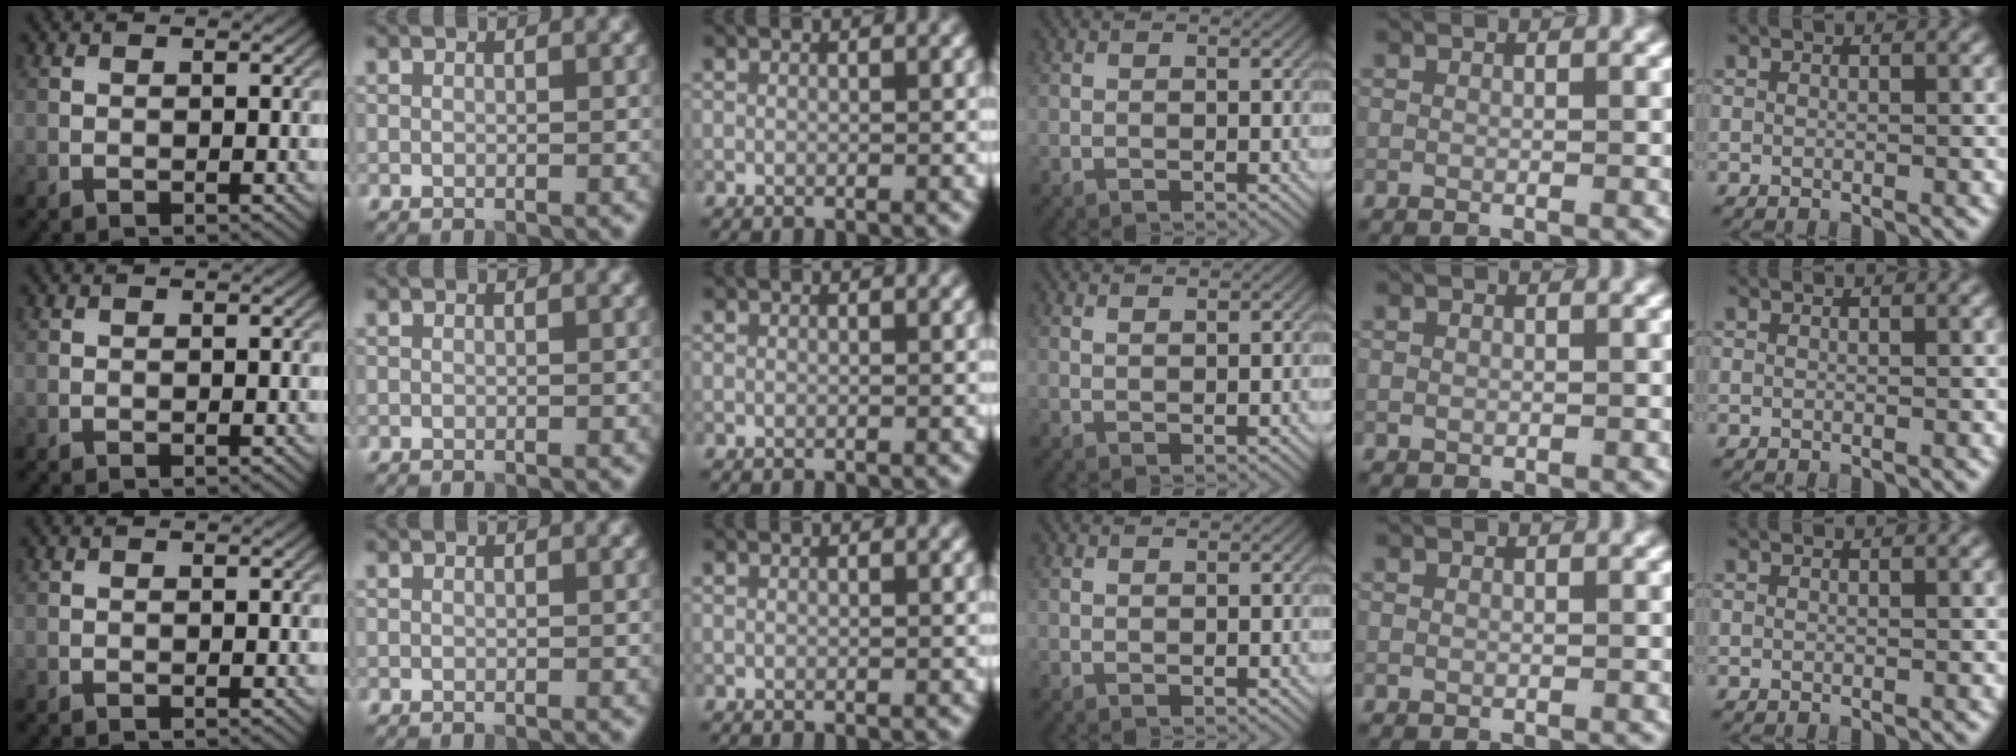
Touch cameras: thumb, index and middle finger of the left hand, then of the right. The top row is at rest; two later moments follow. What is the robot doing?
{"motion": "lift_and_place", "object": "coin"}